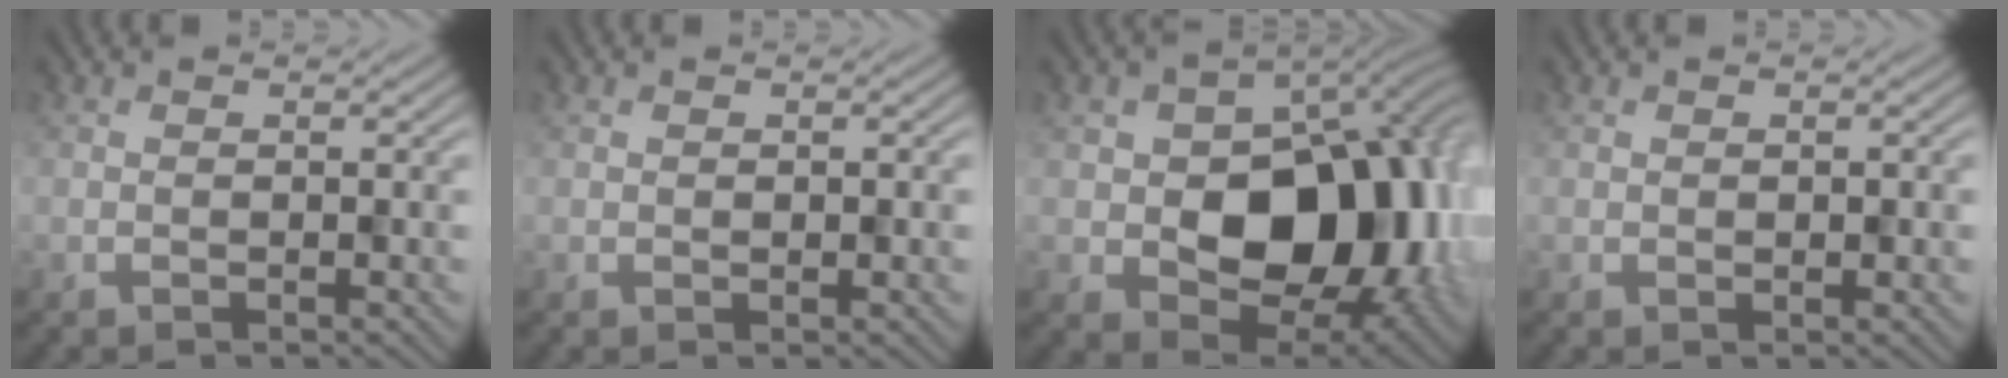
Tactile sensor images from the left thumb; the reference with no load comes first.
{"total": 1.1, "force": [0.0, 0.7, 0.8], "torque": [-0.010, -0.002, 0.005]}
{"total": 13.8, "force": [0.1, 9.6, 9.9], "torque": [-0.118, -0.004, 0.004]}
{"total": 1.4, "force": [0.1, 0.9, 1.0], "torque": [-0.010, 0.001, 0.008]}